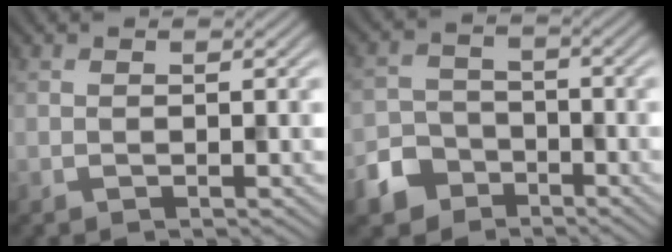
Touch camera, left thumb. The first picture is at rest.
{"total": 6.2, "force": [-4.1, 4.3, 1.9], "torque": [-0.046, -0.009, -0.088]}